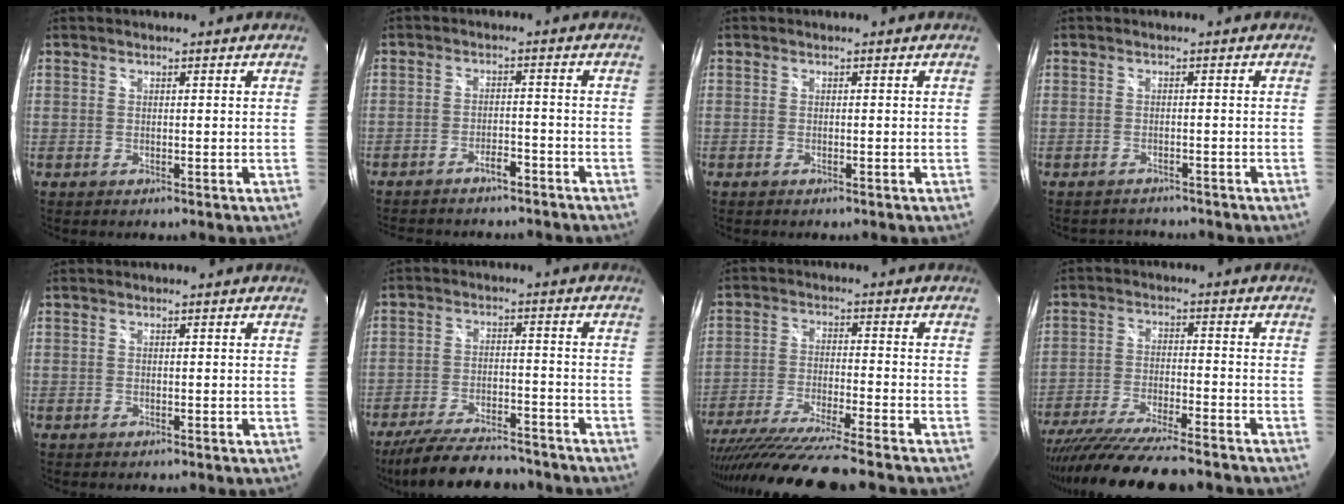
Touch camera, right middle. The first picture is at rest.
{"total": 8.7, "force": [-7.5, 3.1, 3.2], "torque": [-0.076, 0.003, -0.102]}
{"total": 0.6, "force": [-0.5, 0.2, 0.2], "torque": [-0.005, -0.002, -0.010]}
{"total": 3.1, "force": [-2.9, 1.2, 0.1], "torque": [-0.008, 0.007, -0.044]}
{"total": 0.0}
{"total": 17.5, "force": [-14.9, 4.9, 7.8], "torque": [-0.160, -0.018, -0.225]}
{"total": 16.8, "force": [-14.4, -0.4, 8.6], "torque": [-0.174, -0.045, -0.248]}
{"total": 17.8, "force": [-15.4, 1.8, 8.7], "torque": [-0.172, -0.044, -0.254]}